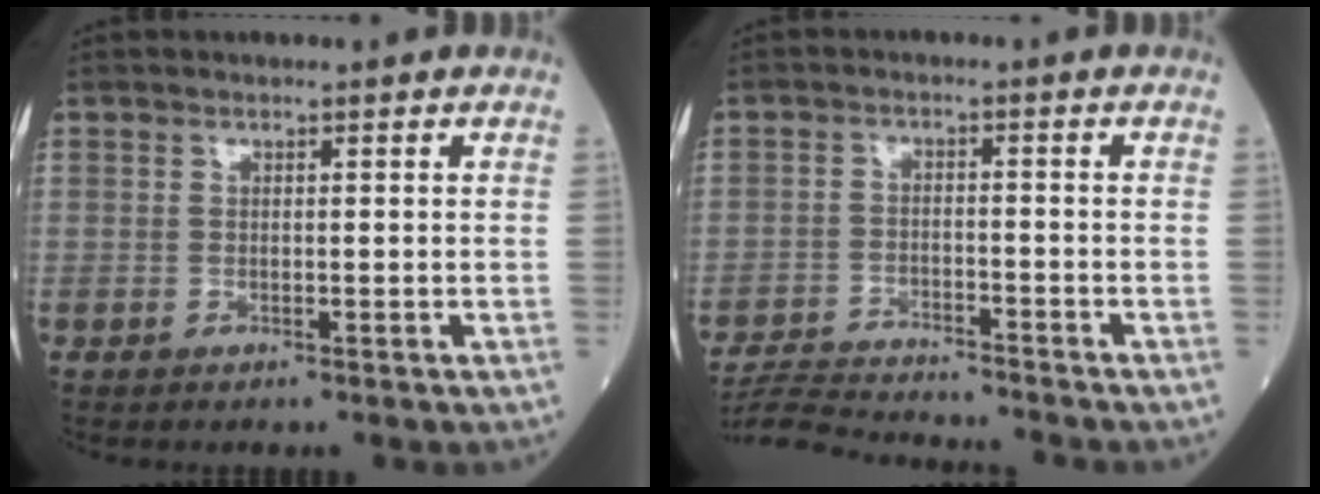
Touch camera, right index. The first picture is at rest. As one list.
[{"total": 10.2, "force": [-10.0, 0.2, 2.3], "torque": [-0.042, -0.002, -0.165]}]